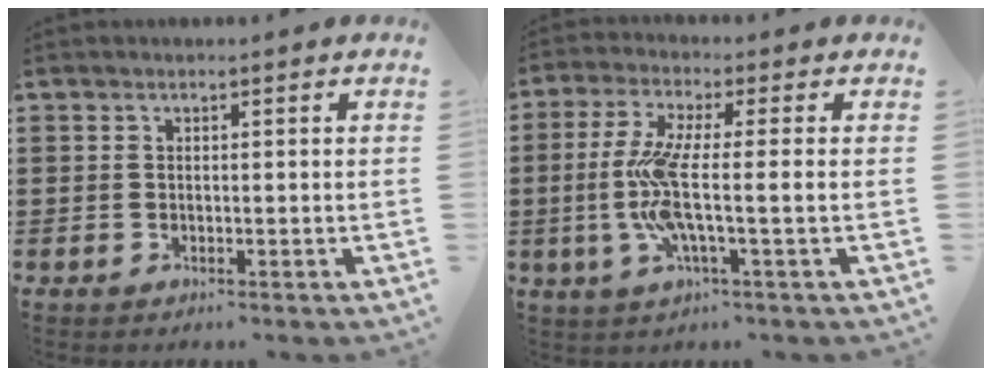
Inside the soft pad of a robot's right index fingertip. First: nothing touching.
{"total": 8.6, "force": [-1.0, 1.0, 8.5], "torque": [-0.191, -0.022, -0.030]}